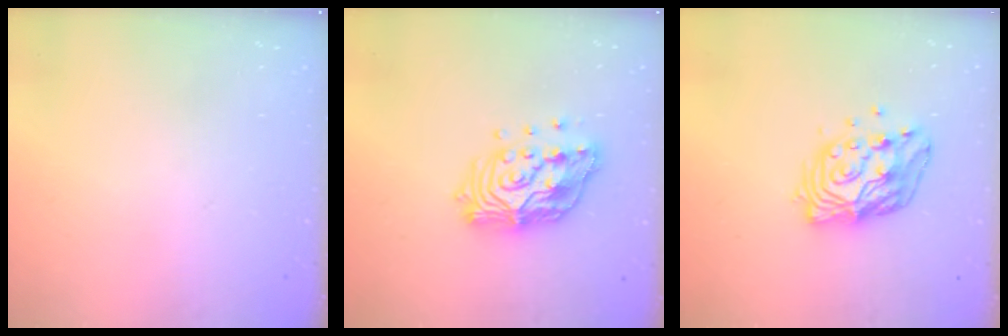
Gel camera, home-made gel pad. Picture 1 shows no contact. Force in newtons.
{"total": 15.9, "press": 15.8, "slide": 1.5}
{"total": 14.0, "press": 13.9, "slide": 1.7}